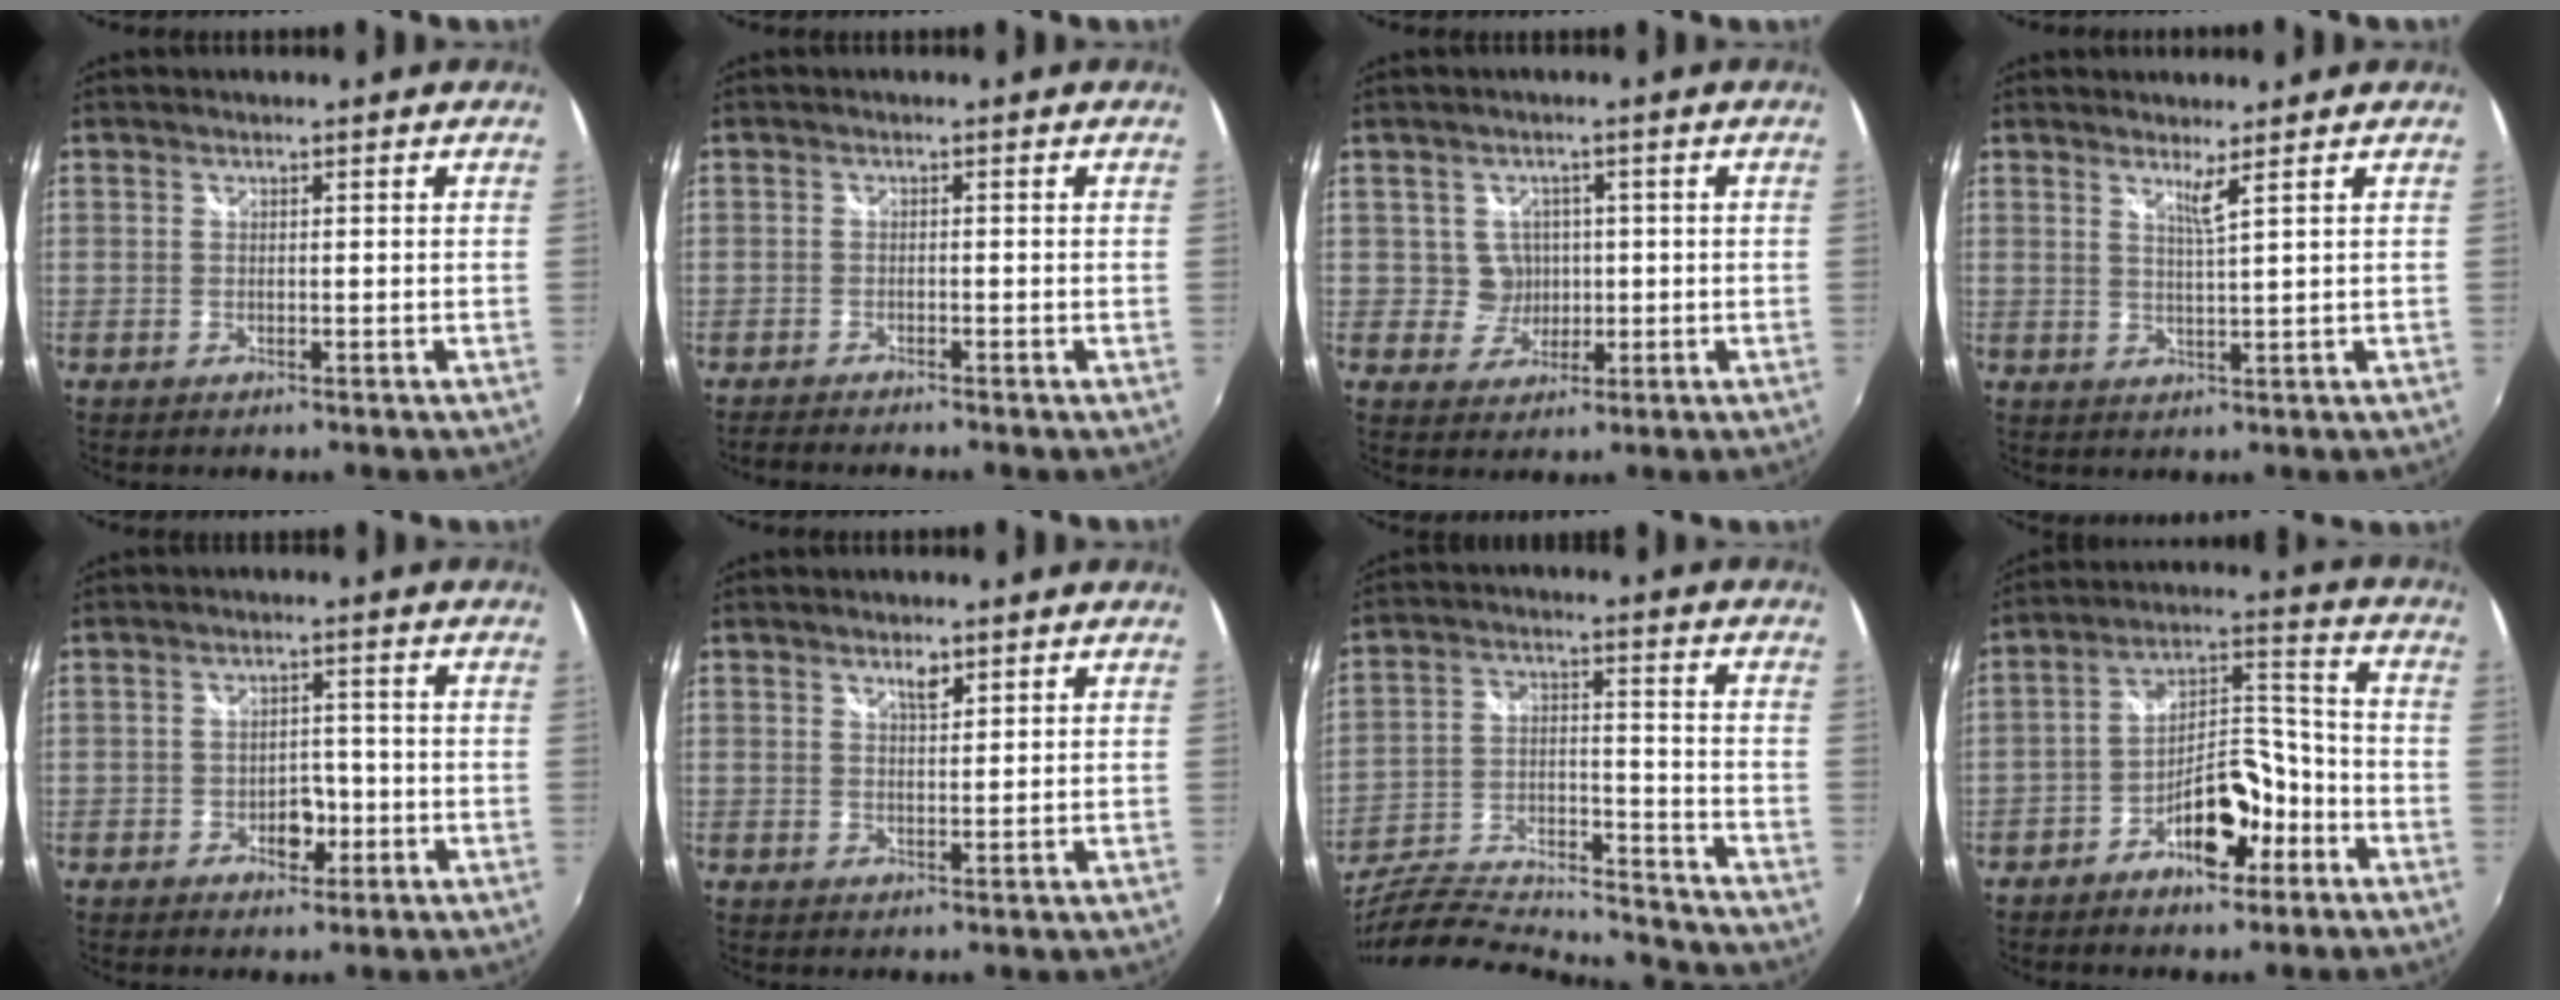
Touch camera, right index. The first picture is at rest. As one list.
[{"total": 2.5, "force": [-2.4, -0.1, 0.7], "torque": [-0.020, -0.016, -0.047]}, {"total": 4.0, "force": [0.3, 4.0, 0.1], "torque": [-0.005, 0.011, 0.011]}, {"total": 2.5, "force": [1.7, -0.8, 1.7], "torque": [-0.033, -0.012, 0.025]}, {"total": 3.9, "force": [-1.6, 2.9, 2.1], "torque": [-0.037, 0.002, -0.019]}, {"total": 2.4, "force": [1.6, 0.9, 1.5], "torque": [-0.023, 0.002, 0.028]}, {"total": 21.4, "force": [-18.7, 4.1, 9.6], "torque": [-0.186, -0.023, -0.300]}, {"total": 11.3, "force": [-6.3, 5.2, 7.8], "torque": [-0.134, 0.029, -0.094]}]